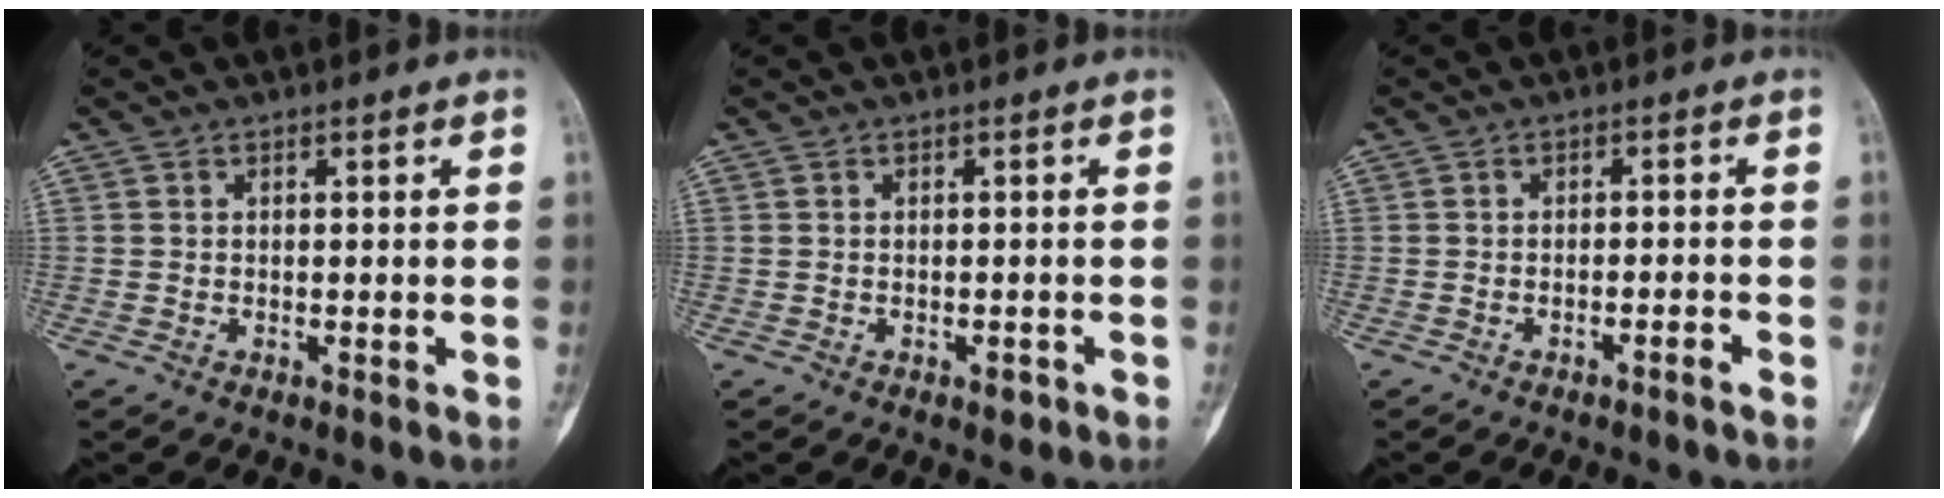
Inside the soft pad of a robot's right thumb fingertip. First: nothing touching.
{"total": 1.3, "force": [-0.6, 0.8, 0.9], "torque": [-0.008, 0.004, -0.007]}
{"total": 1.4, "force": [-1.1, 0.0, 0.9], "torque": [-0.022, 0.016, -0.017]}